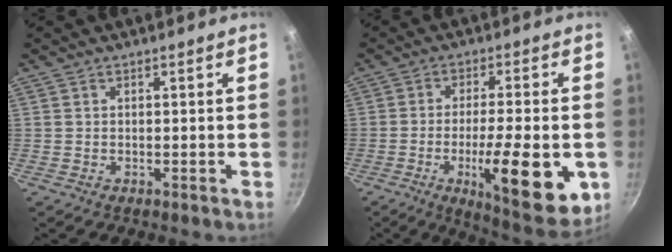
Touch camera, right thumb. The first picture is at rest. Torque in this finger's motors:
{"motor_torque": [0.02, 0.75, 1.78, -0.50, 0.13]}